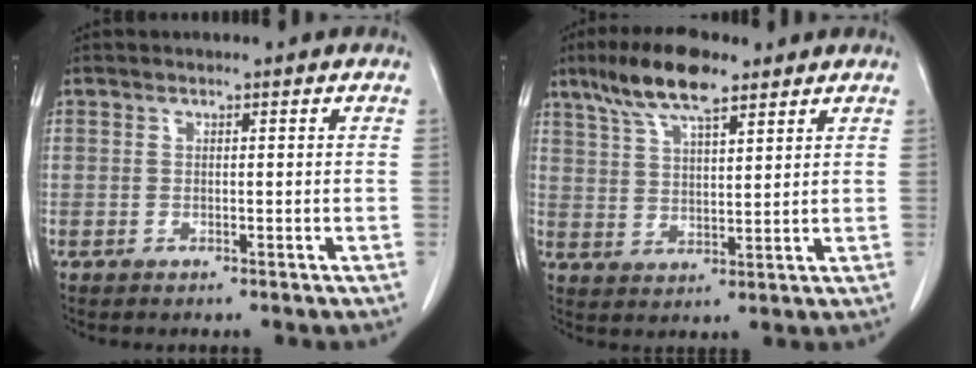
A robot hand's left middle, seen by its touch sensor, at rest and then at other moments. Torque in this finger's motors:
{"motor_torque": [1.12, -1.02, 0.17, 0.06]}